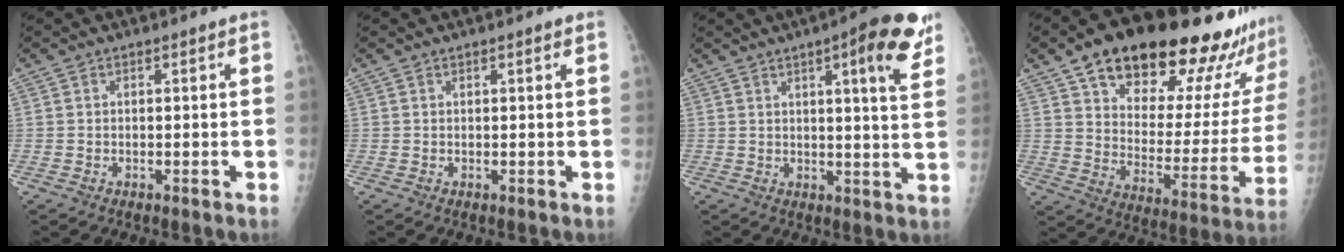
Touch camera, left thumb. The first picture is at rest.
{"total": 0.7, "force": [0.4, 0.0, 0.5], "torque": [-0.007, 0.000, 0.006]}
{"total": 11.8, "force": [6.4, 2.2, 9.7], "torque": [-0.109, -0.027, 0.076]}
{"total": 29.0, "force": [21.1, 9.5, 17.4], "torque": [-0.220, -0.072, 0.301]}